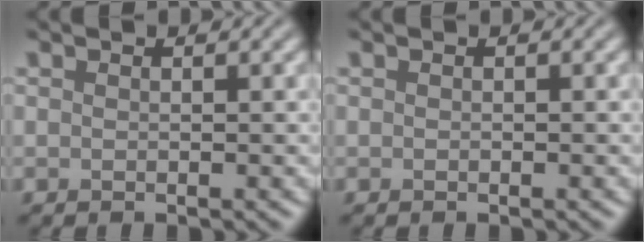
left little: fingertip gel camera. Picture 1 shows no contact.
{"total": 0.0}